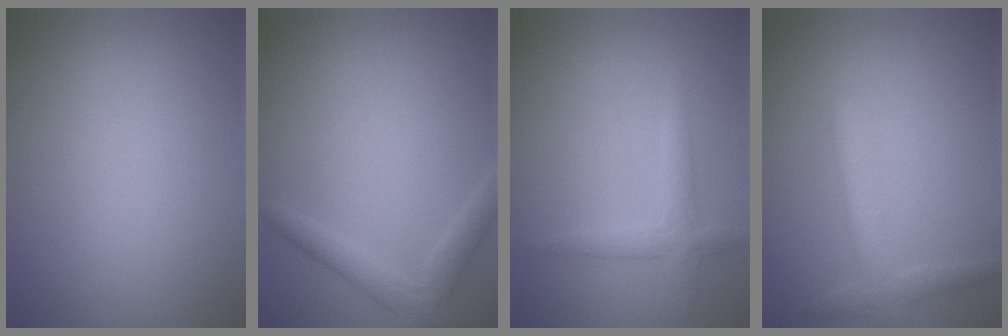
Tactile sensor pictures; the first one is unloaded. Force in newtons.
{"total": 2.4, "press": 2.4, "slide": 0.1}
{"total": 2.1, "press": 2.1, "slide": 0.1}
{"total": 2.3, "press": 2.3, "slide": 0.2}